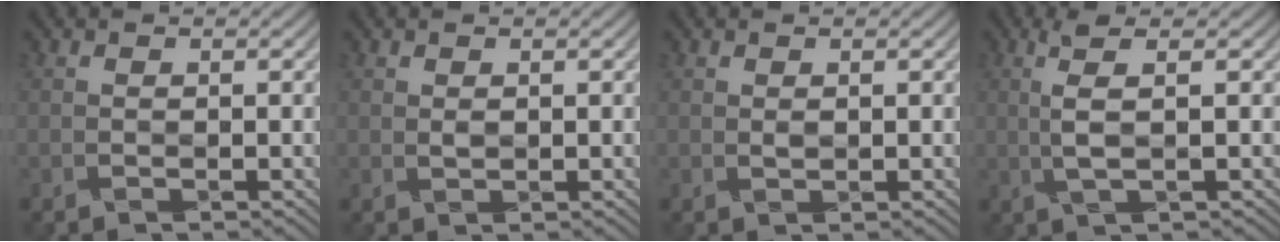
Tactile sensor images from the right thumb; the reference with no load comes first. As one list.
[{"total": 0.7, "force": [0.4, 0.4, 0.3], "torque": [-0.008, 0.000, 0.011]}, {"total": 0.6, "force": [0.4, 0.3, 0.3], "torque": [-0.007, 0.000, 0.010]}, {"total": 3.3, "force": [0.8, 0.5, 3.1], "torque": [-0.072, 0.007, 0.021]}]